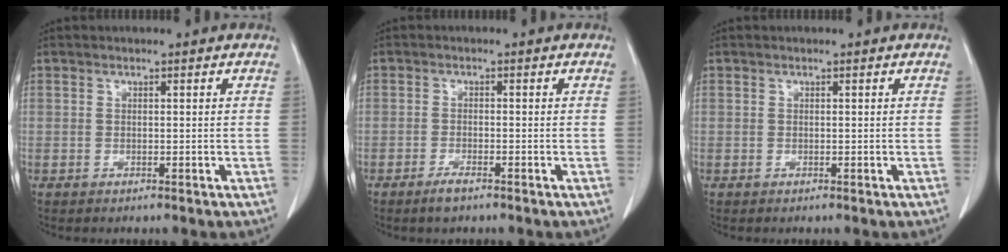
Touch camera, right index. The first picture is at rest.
{"total": 2.2, "force": [-1.7, 0.4, 1.4], "torque": [-0.031, -0.003, -0.031]}
{"total": 0.0}